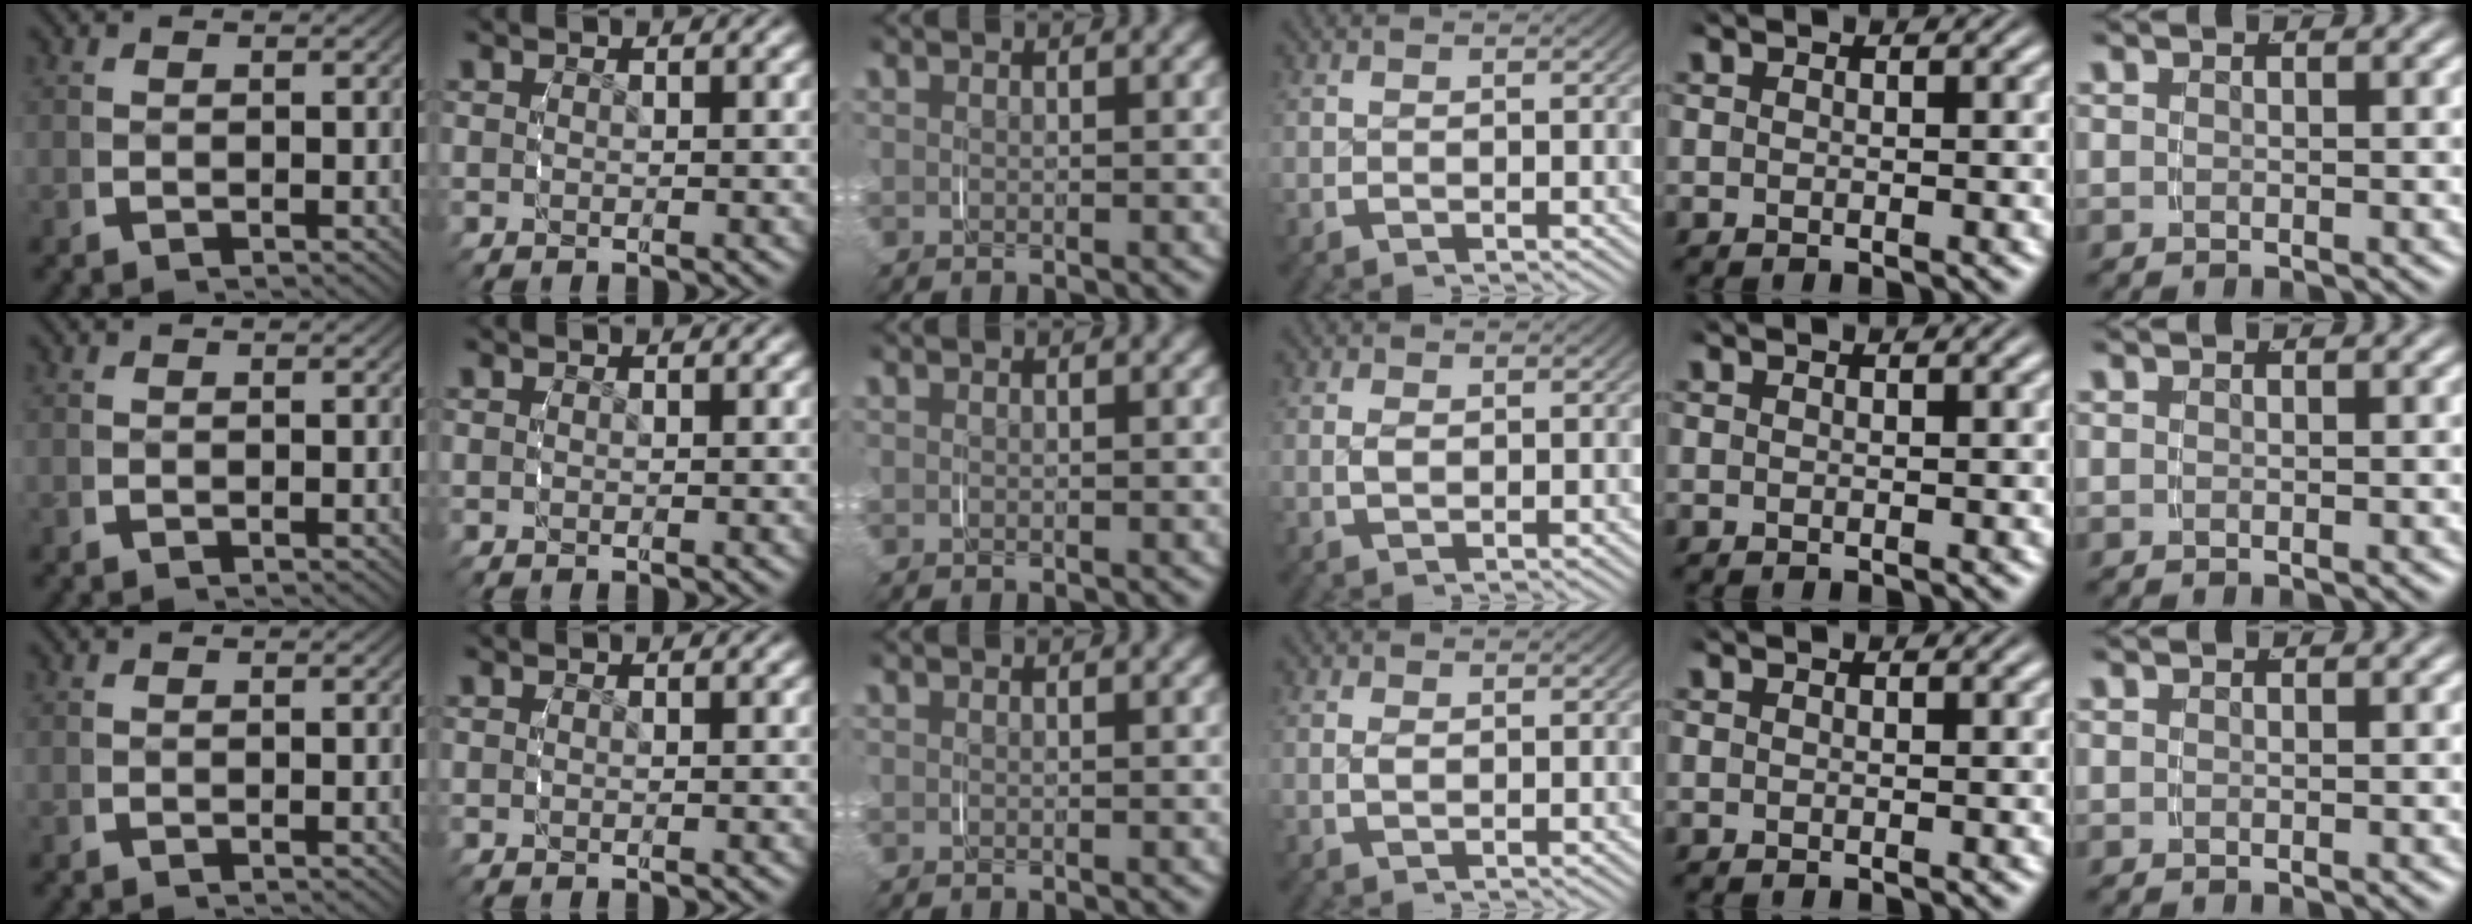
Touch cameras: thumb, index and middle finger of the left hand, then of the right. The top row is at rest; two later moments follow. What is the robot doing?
{"motion": "grasp_and_lifting", "object": "ribbon"}